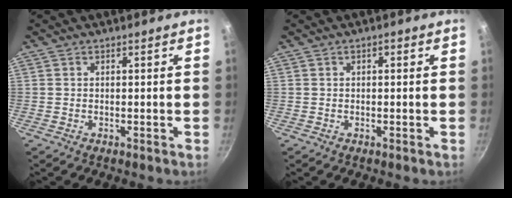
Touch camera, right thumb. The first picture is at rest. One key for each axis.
{"total": 1.1, "fx": 0.4, "fy": 0.5, "fz": 0.9, "tx": -0.016, "ty": 0.005, "tz": 0.006}